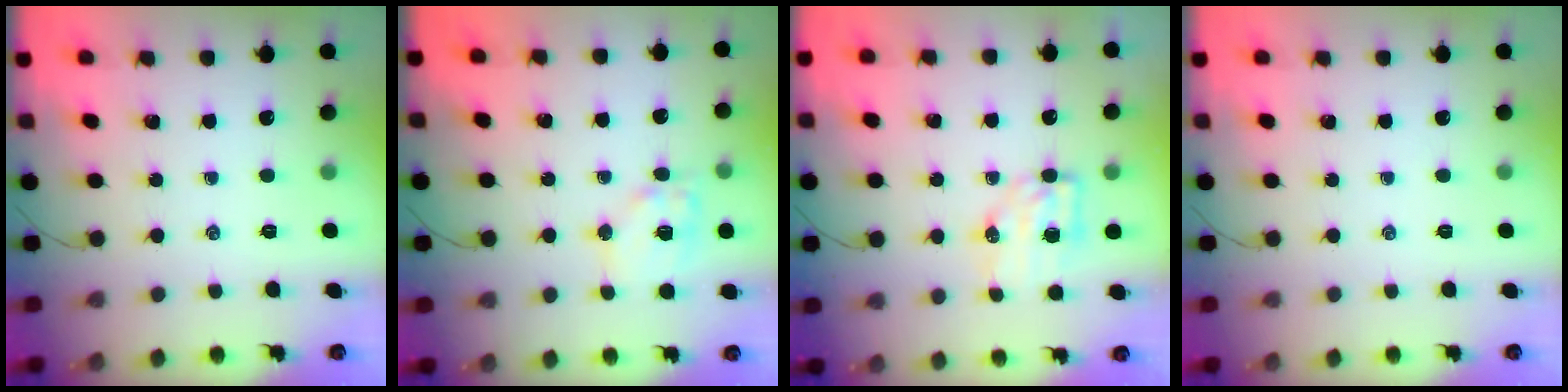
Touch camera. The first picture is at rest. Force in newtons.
{"total": 10.7, "press": 10.6, "slide": 1.5}
{"total": 6.6, "press": 6.6, "slide": 0.7}
{"total": 0.0}